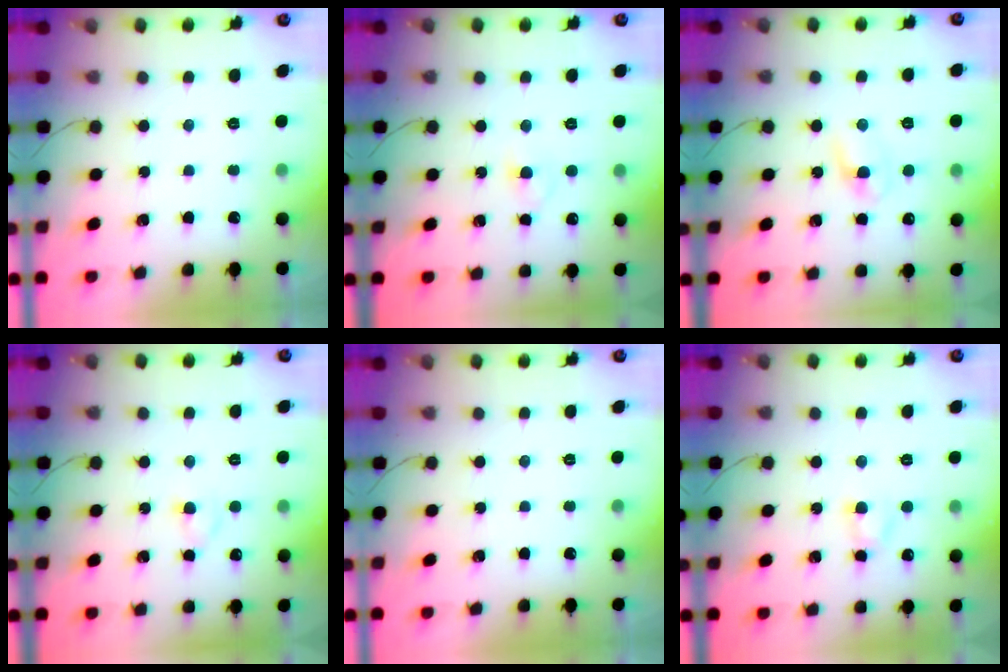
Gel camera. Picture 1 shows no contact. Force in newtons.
{"total": 2.5, "press": 2.3, "slide": 1.0}
{"total": 2.9, "press": 2.6, "slide": 1.3}
{"total": 1.6, "press": 1.4, "slide": 0.9}
{"total": 0.0}
{"total": 2.7, "press": 2.5, "slide": 1.0}